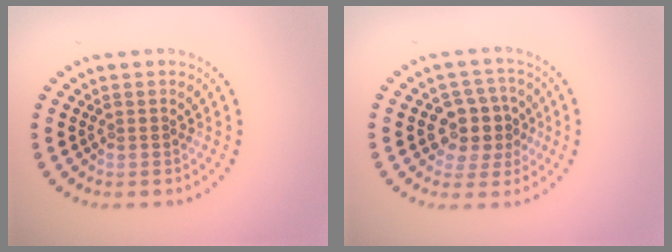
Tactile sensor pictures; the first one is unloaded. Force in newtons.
{"total": 4.3, "press": 3.9, "slide": 1.7}